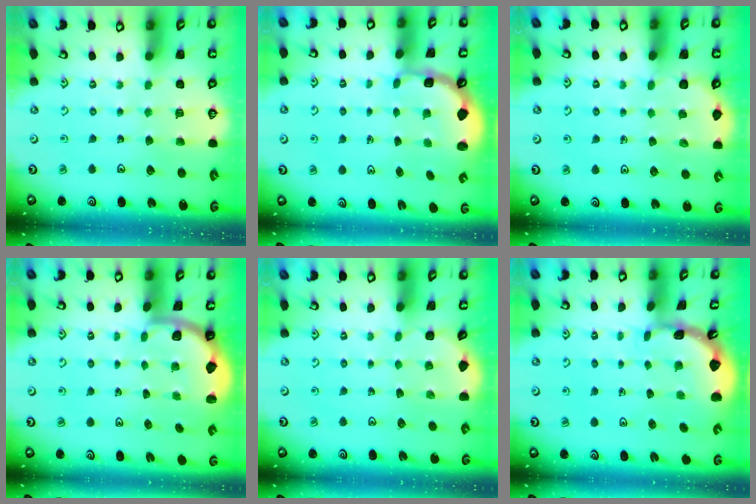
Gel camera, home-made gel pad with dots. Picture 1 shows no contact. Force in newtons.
{"total": 2.4, "press": 2.0, "slide": 1.3}
{"total": 2.4, "press": 2.4, "slide": 0.1}
{"total": 1.7, "press": 1.7, "slide": 0.3}
{"total": 0.9, "press": 0.9, "slide": 0.1}
{"total": 1.7, "press": 1.7, "slide": 0.1}